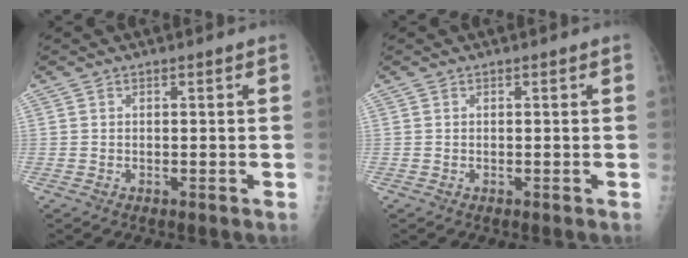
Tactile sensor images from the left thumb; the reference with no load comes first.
{"total": 0.0}